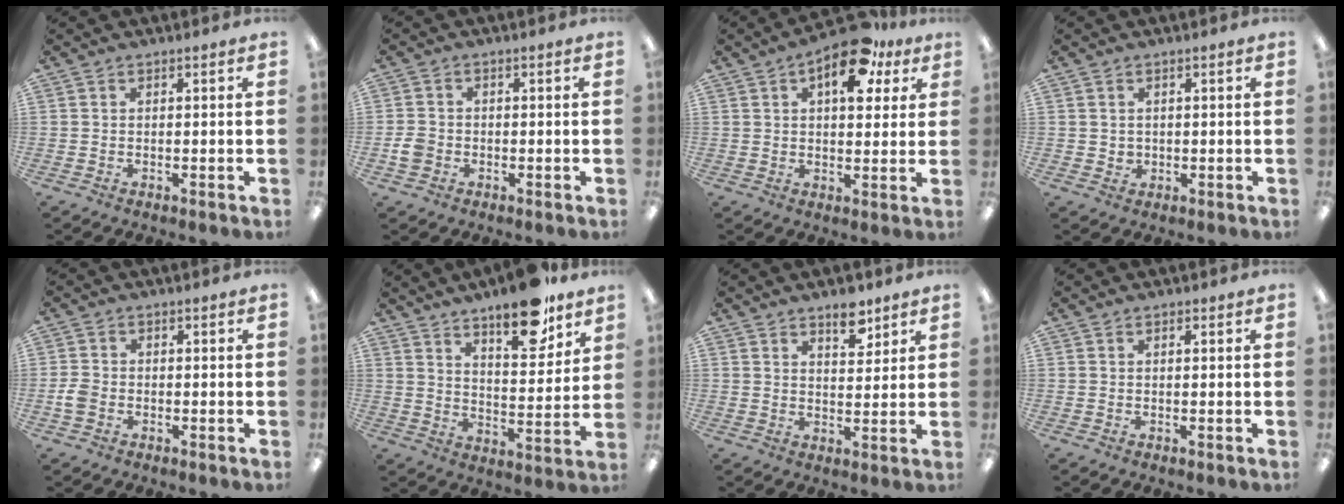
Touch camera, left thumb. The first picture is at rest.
{"total": 3.3, "force": [-1.0, 2.7, 1.5], "torque": [-0.023, 0.007, -0.017]}
{"total": 13.7, "force": [6.7, 6.8, 9.8], "torque": [-0.125, -0.021, 0.109]}
{"total": 1.6, "force": [0.6, 1.4, 0.2], "torque": [-0.007, 0.003, 0.011]}
{"total": 3.0, "force": [-1.0, 2.3, 1.7], "torque": [-0.028, 0.007, -0.016]}
{"total": 14.7, "force": [11.4, 4.7, 8.0], "torque": [-0.106, -0.073, 0.192]}
{"total": 6.4, "force": [4.8, 2.9, 3.2], "torque": [-0.025, -0.034, 0.078]}
{"total": 0.6, "force": [0.3, 0.2, 0.4], "torque": [-0.008, 0.002, 0.006]}